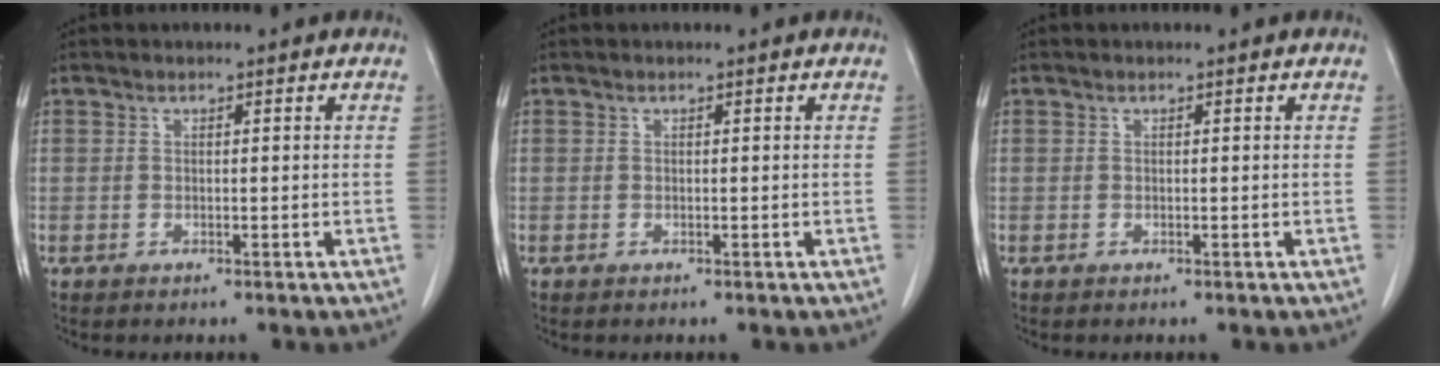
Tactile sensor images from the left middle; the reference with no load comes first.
{"total": 0.0}
{"total": 0.0}